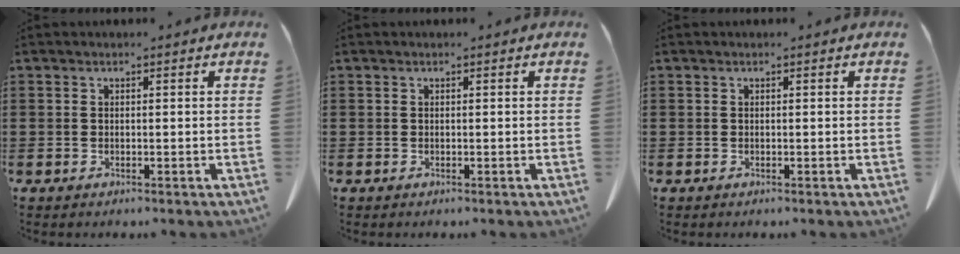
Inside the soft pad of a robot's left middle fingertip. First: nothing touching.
{"total": 0.0}
{"total": 0.0}